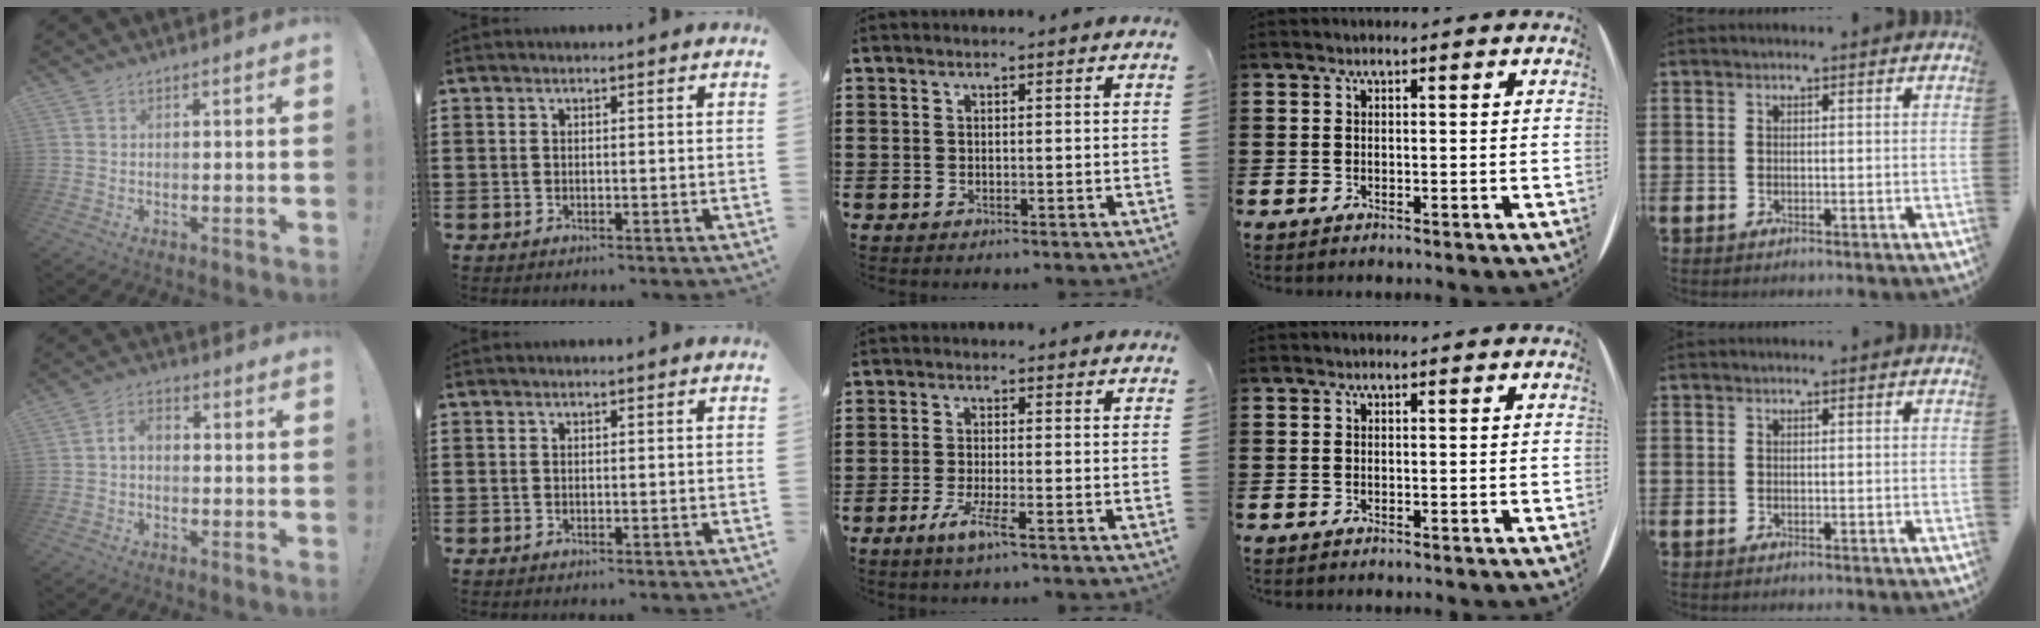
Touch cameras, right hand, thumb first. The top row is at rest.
{"thumb": {"total": 4.3, "force": [-0.7, 2.5, 3.4], "torque": [-0.068, 0.010, -0.016]}, "middle": {"total": 4.1, "force": [-2.3, 0.4, 3.4], "torque": [-0.068, -0.007, -0.044]}}